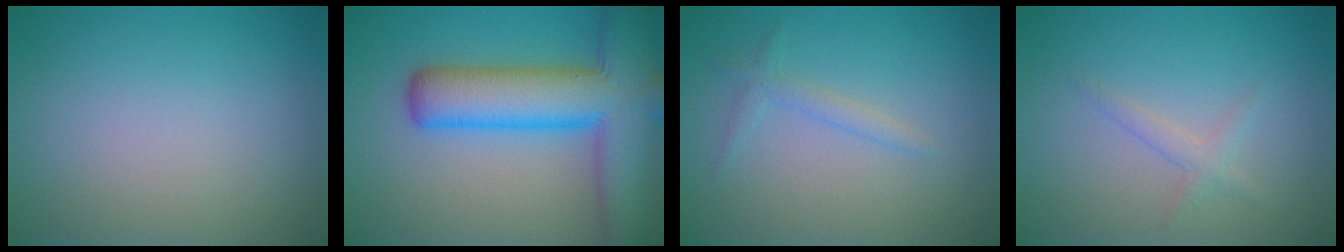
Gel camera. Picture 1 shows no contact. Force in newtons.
{"total": 11.0, "press": 11.0, "slide": 0.5}
{"total": 1.3, "press": 1.3, "slide": 0.1}
{"total": 1.4, "press": 1.4, "slide": 0.1}